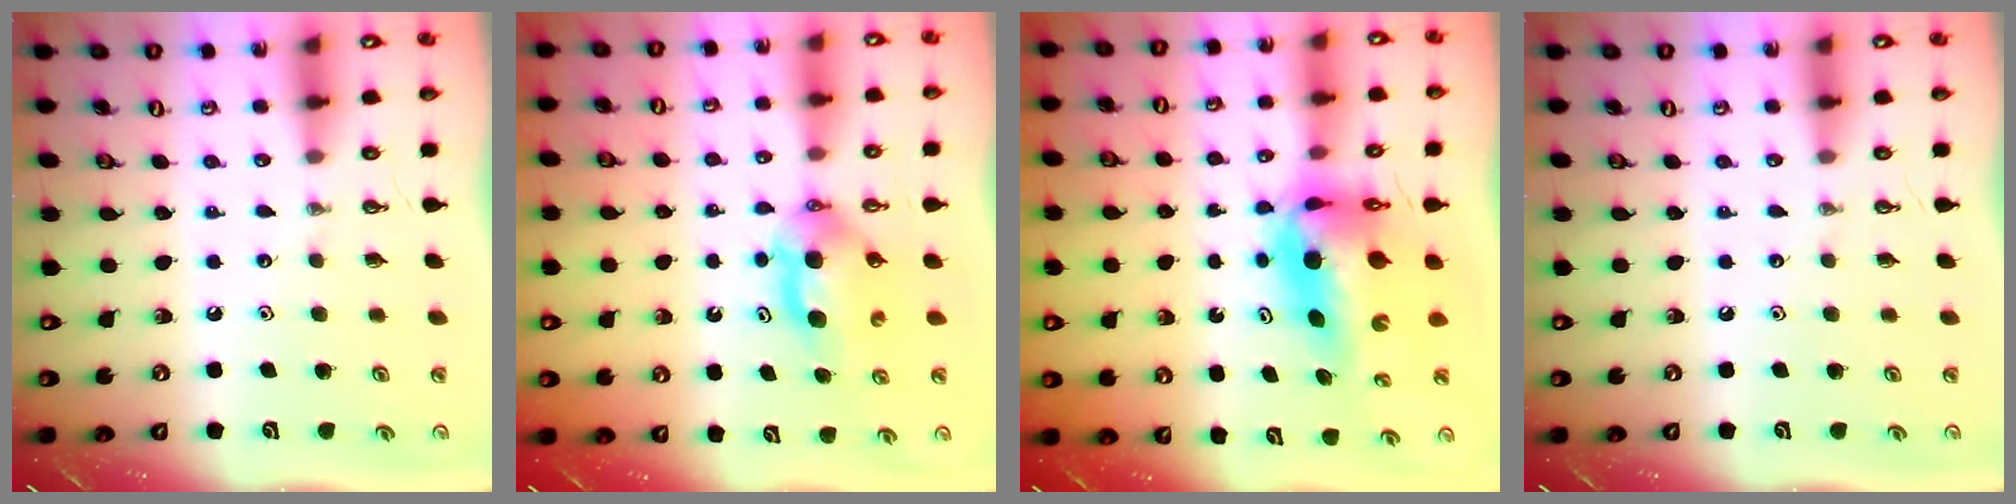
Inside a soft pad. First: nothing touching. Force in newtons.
{"total": 9.0, "press": 4.8, "slide": 7.6}
{"total": 9.7, "press": 8.3, "slide": 4.9}
{"total": 0.0}